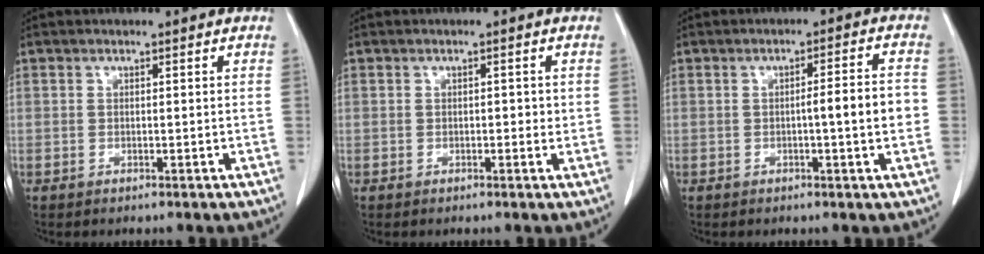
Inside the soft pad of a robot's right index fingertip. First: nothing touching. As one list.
[{"total": 1.3, "force": [0.0, 0.7, 1.1], "torque": [-0.013, 0.002, 0.001]}, {"total": 5.6, "force": [-0.8, 0.0, 5.5], "torque": [-0.077, 0.006, -0.012]}]